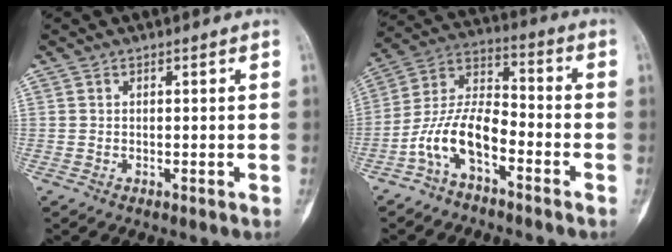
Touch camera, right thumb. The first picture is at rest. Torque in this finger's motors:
{"motor_torque": [0.56, 0.54, 0.51, -0.51, 0.14]}